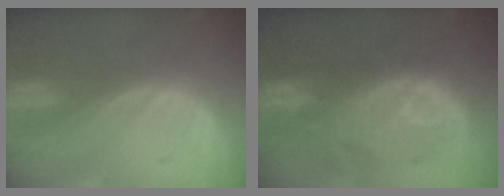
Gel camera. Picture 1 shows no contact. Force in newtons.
{"total": 11.3, "press": 10.6, "slide": 3.7}